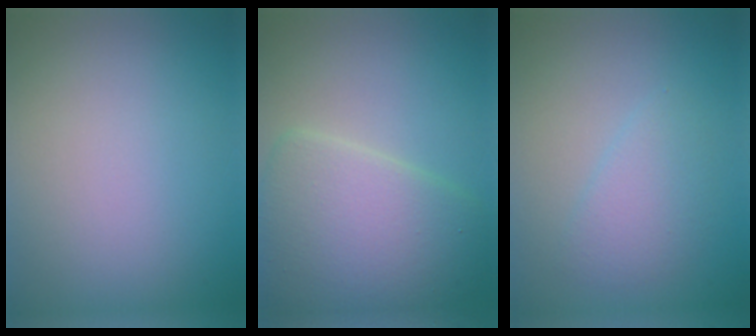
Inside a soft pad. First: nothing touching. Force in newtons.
{"total": 7.6, "press": 7.6, "slide": 0.3}
{"total": 2.3, "press": 2.3, "slide": 0.1}